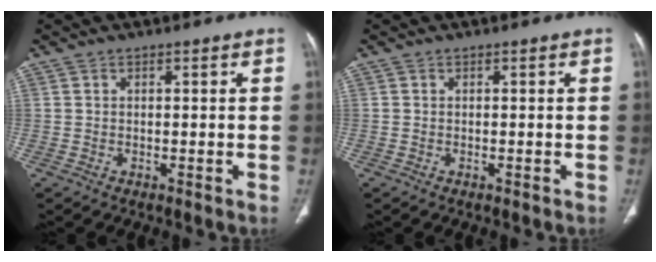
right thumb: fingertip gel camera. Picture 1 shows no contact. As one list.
[{"total": 0.0}]